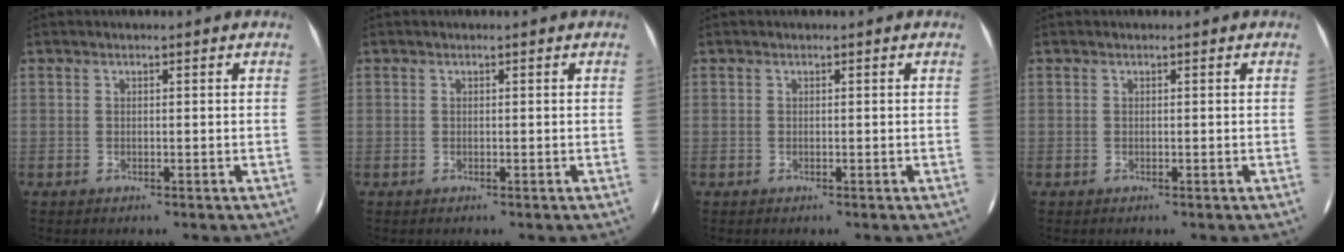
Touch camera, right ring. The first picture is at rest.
{"total": 0.0}
{"total": 0.0}
{"total": 0.0}